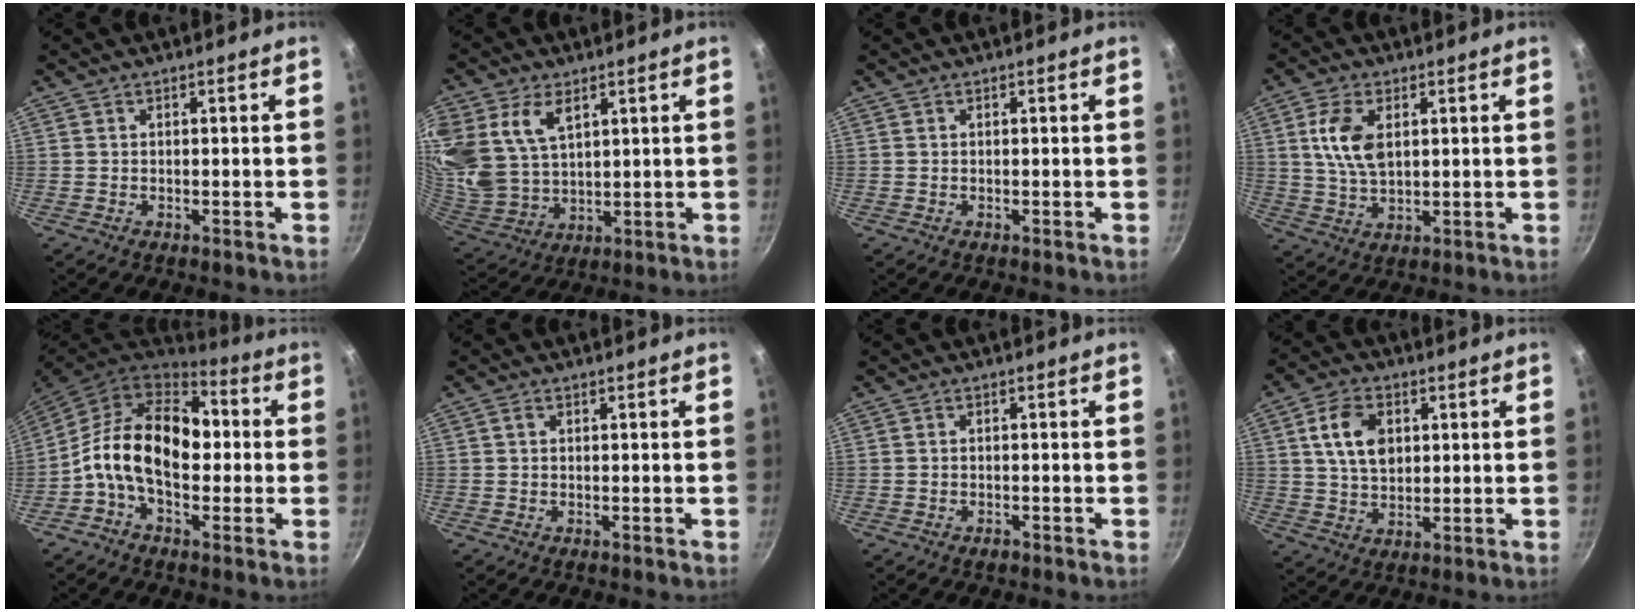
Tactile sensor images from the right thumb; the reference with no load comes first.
{"total": 17.1, "force": [7.2, 11.2, 10.8], "torque": [-0.232, -0.019, 0.156]}
{"total": 0.0}
{"total": 8.9, "force": [2.3, 5.0, 7.0], "torque": [-0.130, -0.008, 0.045]}
{"total": 16.7, "force": [0.0, 10.8, 12.8], "torque": [-0.178, 0.032, -0.026]}
{"total": 0.6, "force": [0.1, 0.4, 0.5], "torque": [-0.010, 0.003, 0.003]}
{"total": 1.2, "force": [-0.9, 0.6, 0.6], "torque": [-0.013, 0.008, -0.014]}
{"total": 9.5, "force": [2.4, 6.2, 6.7], "torque": [-0.108, -0.003, 0.042]}